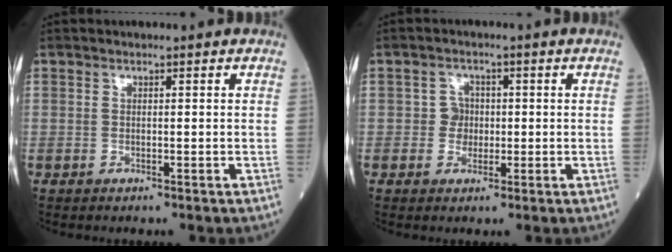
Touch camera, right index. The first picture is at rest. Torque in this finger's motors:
{"motor_torque": [-0.05, -0.03, -0.02, -0.01]}